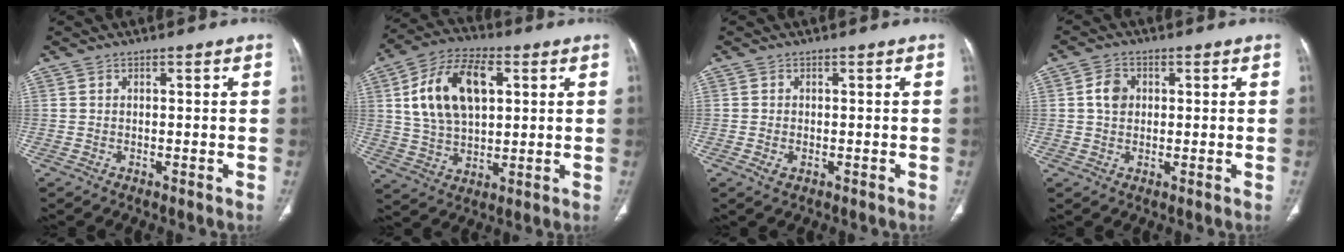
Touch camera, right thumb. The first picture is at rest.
{"total": 16.3, "force": [4.3, 9.4, 12.5], "torque": [-0.215, 0.008, 0.078]}
{"total": 1.6, "force": [-0.5, 1.0, 1.1], "torque": [-0.022, 0.001, -0.006]}
{"total": 3.9, "force": [0.7, 3.0, 2.3], "torque": [-0.038, 0.004, 0.009]}